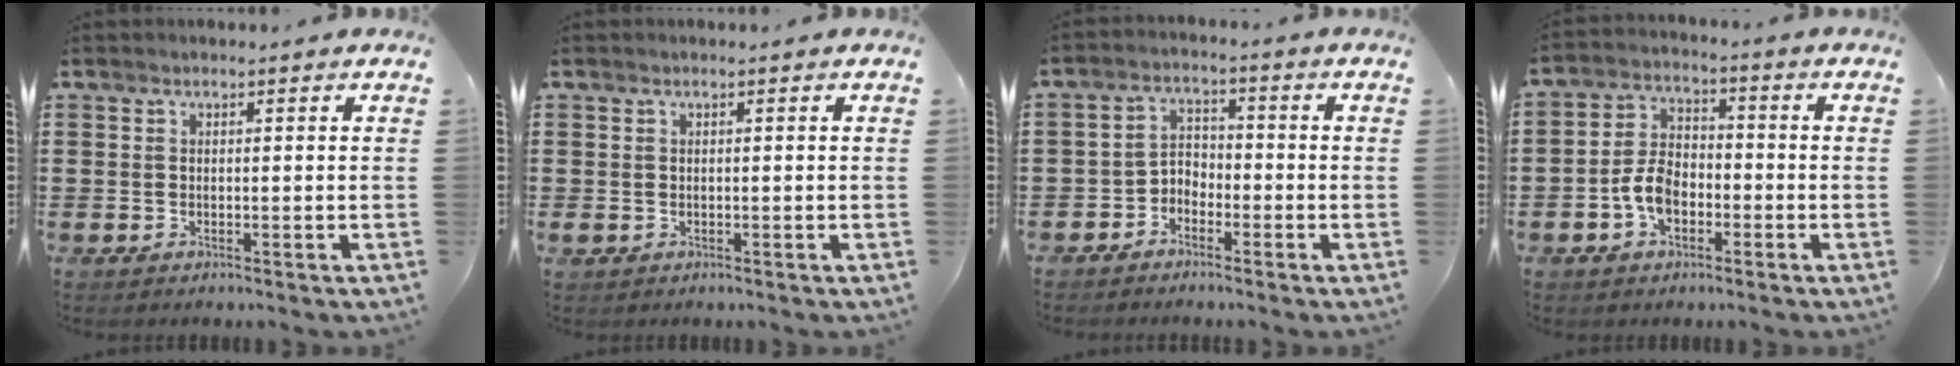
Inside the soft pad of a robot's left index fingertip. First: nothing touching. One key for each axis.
{"total": 0.5, "fx": -0.2, "fy": 0.4, "fz": 0.1, "tx": -0.005, "ty": 0.002, "tz": -0.006}
{"total": 3.1, "fx": -2.8, "fy": 1.3, "fz": 0.3, "tx": -0.012, "ty": 0.006, "tz": -0.062}
{"total": 5.9, "fx": -2.3, "fy": 3.7, "fz": 3.9, "tx": -0.098, "ty": 0.004, "tz": -0.051}